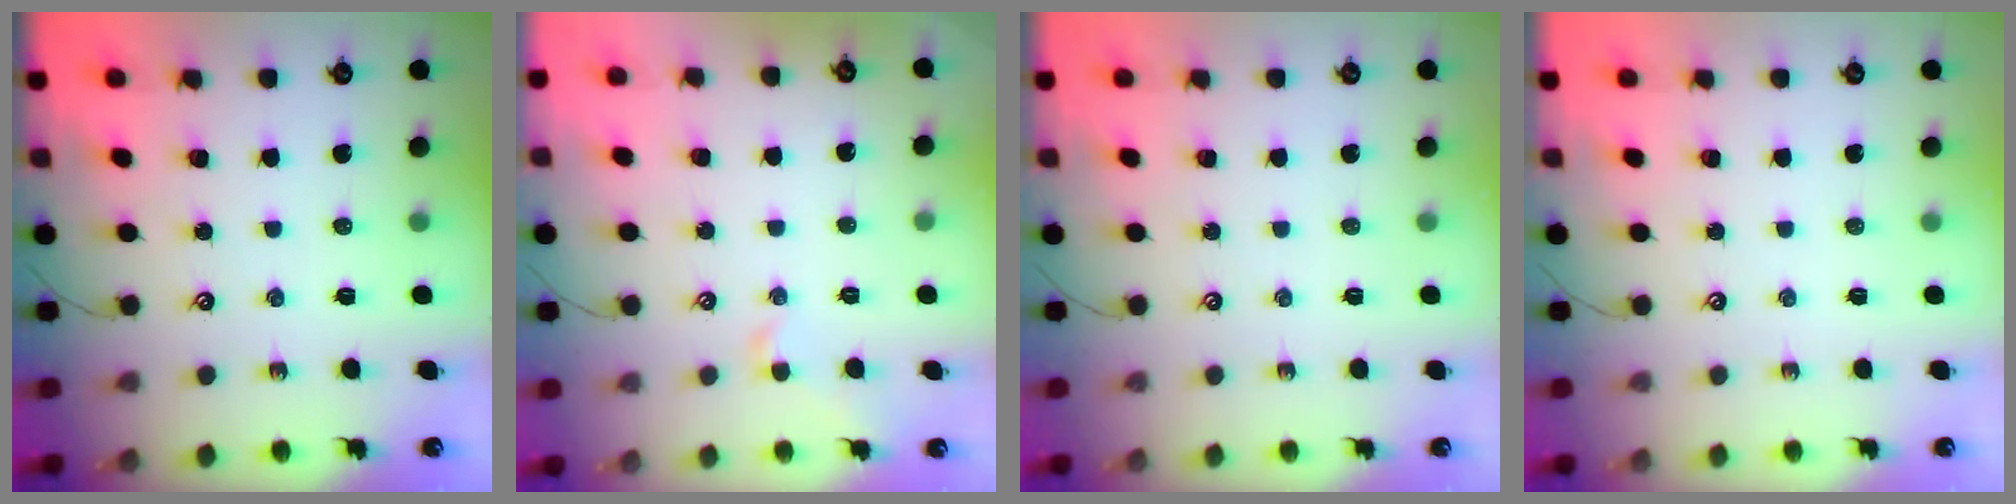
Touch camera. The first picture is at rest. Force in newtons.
{"total": 1.0, "press": 0.9, "slide": 0.4}
{"total": 0.0}
{"total": 0.0}